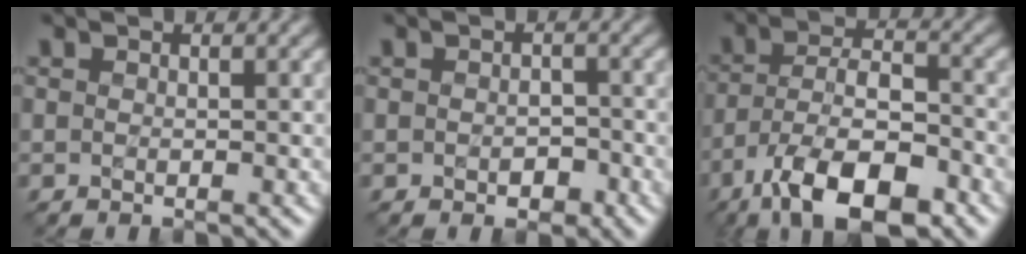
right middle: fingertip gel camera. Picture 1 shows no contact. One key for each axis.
{"total": 1.5, "fx": -0.6, "fy": 1.0, "fz": 1.0, "tx": -0.015, "ty": 0.001, "tz": -0.009}
{"total": 10.5, "fx": -6.2, "fy": 4.3, "fz": 7.3, "tx": -0.133, "ty": -0.001, "tz": -0.114}